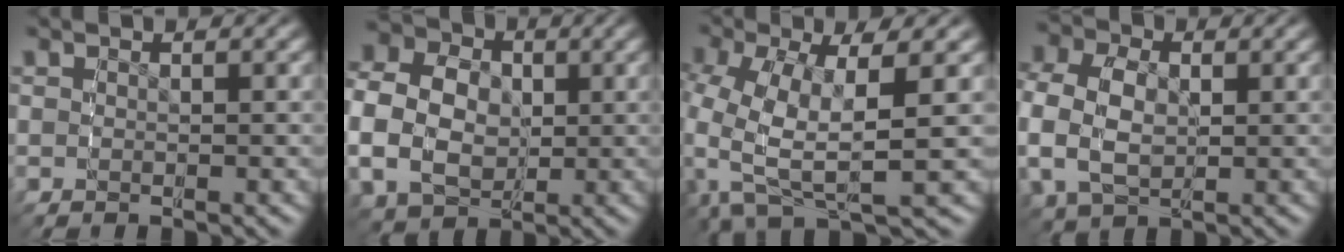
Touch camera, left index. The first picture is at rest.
{"total": 10.5, "force": [0.7, 8.9, 5.4], "torque": [-0.126, -0.012, 0.008]}
{"total": 9.3, "force": [-0.4, 6.0, 7.1], "torque": [-0.167, -0.033, 0.009]}
{"total": 7.0, "force": [0.3, 5.7, 4.1], "torque": [-0.103, -0.008, 0.007]}